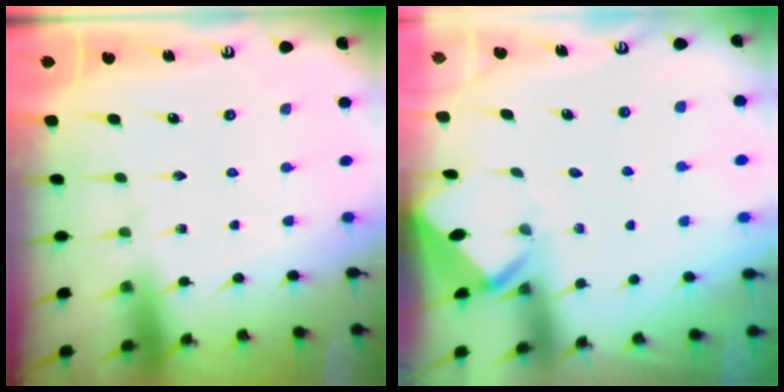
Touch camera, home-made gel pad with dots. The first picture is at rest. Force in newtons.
{"total": 3.4, "press": 3.4, "slide": 0.3}